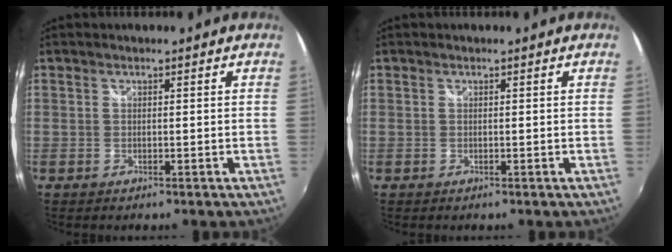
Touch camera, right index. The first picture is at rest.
{"total": 0.0}